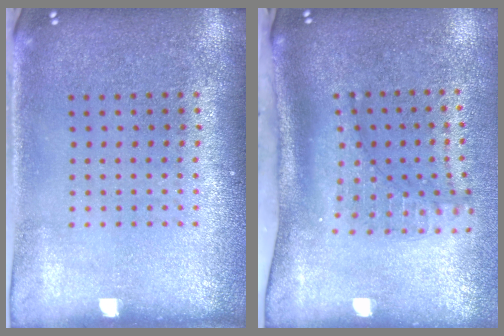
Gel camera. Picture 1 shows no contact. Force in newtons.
{"total": 2.1, "press": 1.5, "slide": 1.5}